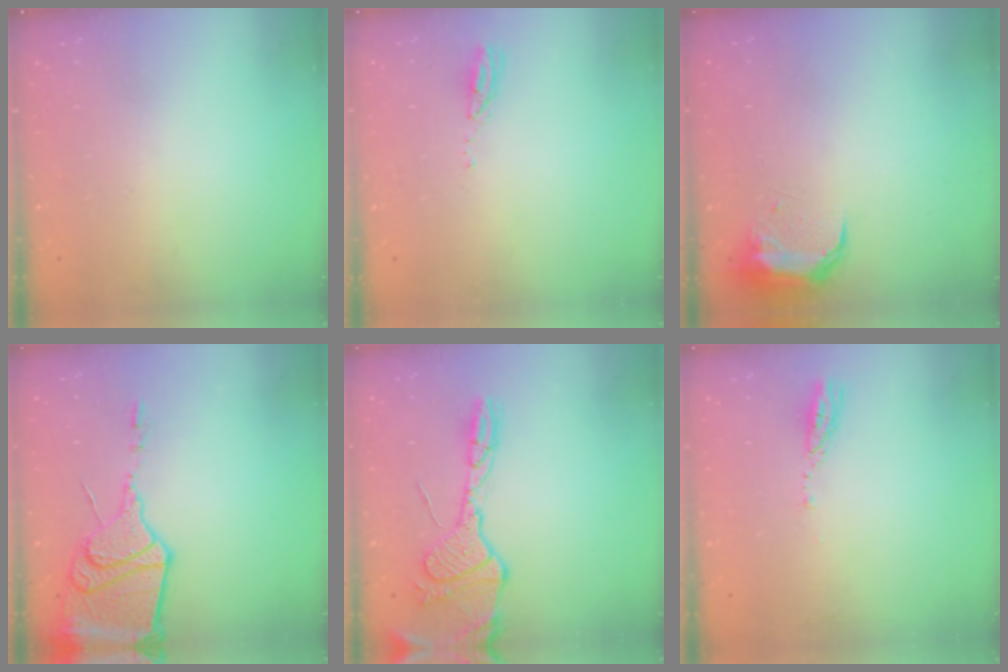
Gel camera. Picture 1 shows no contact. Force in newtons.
{"total": 3.0, "press": 3.0, "slide": 0.1}
{"total": 8.9, "press": 8.8, "slide": 1.1}
{"total": 16.9, "press": 16.8, "slide": 1.6}
{"total": 16.0, "press": 15.9, "slide": 1.6}
{"total": 3.5, "press": 3.4, "slide": 0.3}